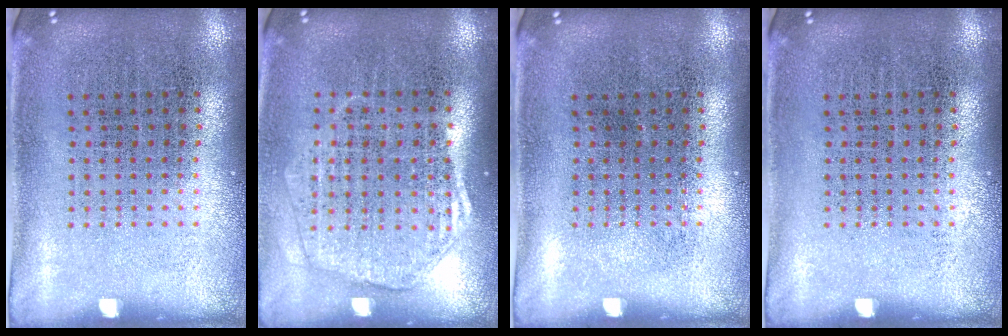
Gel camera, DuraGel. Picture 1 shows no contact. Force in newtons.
{"total": 1.7, "press": 1.6, "slide": 0.7}
{"total": 0.0}
{"total": 0.0}